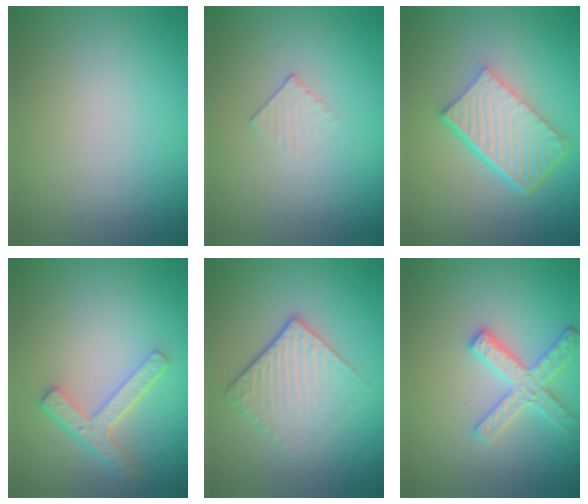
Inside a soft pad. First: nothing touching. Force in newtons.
{"total": 1.2, "press": 0.4, "slide": 1.2}
{"total": 6.7, "press": 4.5, "slide": 5.0}
{"total": 3.6, "press": 2.8, "slide": 2.3}
{"total": 4.4, "press": 2.9, "slide": 3.3}
{"total": 3.2, "press": 3.0, "slide": 1.0}